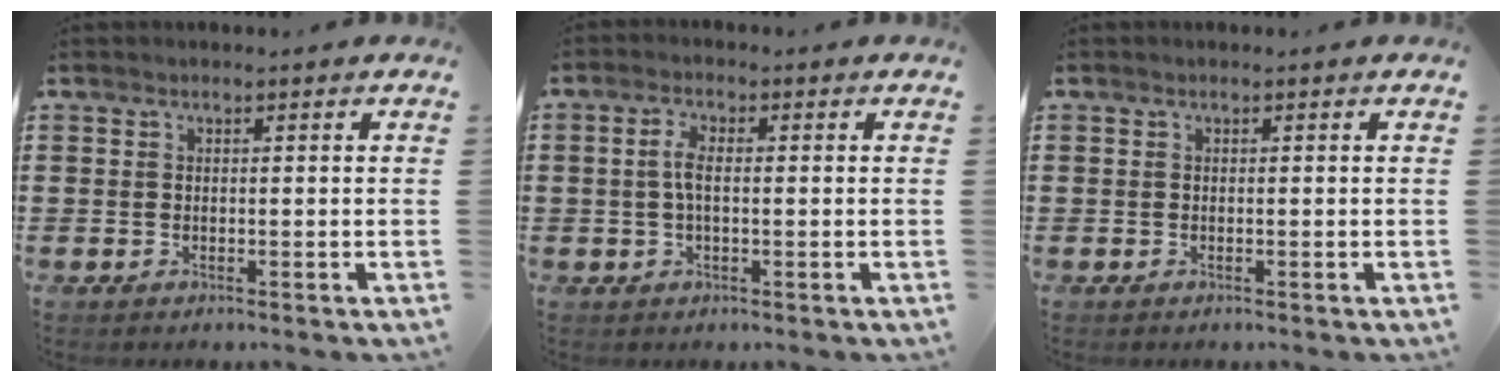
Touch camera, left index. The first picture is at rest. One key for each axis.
{"total": 3.6, "fx": 0.1, "fy": 1.5, "fz": 3.2, "tx": -0.070, "ty": 0.004, "tz": -0.002}
{"total": 0.0}